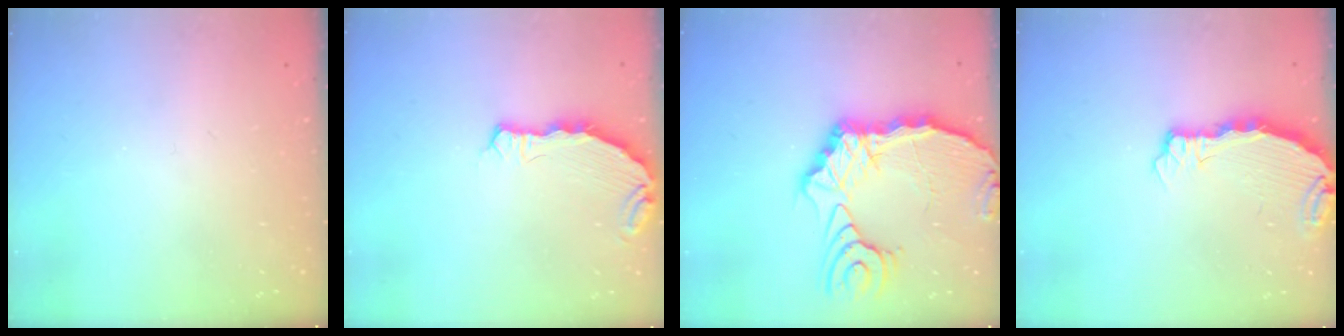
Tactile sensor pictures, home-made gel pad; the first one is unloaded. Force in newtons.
{"total": 7.2, "press": 5.5, "slide": 4.6}
{"total": 17.0, "press": 16.9, "slide": 2.1}
{"total": 4.1, "press": 4.1, "slide": 0.4}